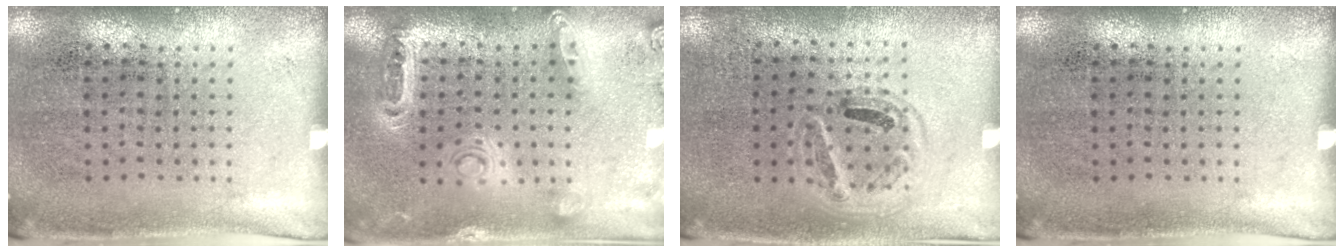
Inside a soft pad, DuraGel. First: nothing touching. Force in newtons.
{"total": 1.4, "press": 1.3, "slide": 0.4}
{"total": 1.0, "press": 0.9, "slide": 0.4}
{"total": 0.0}